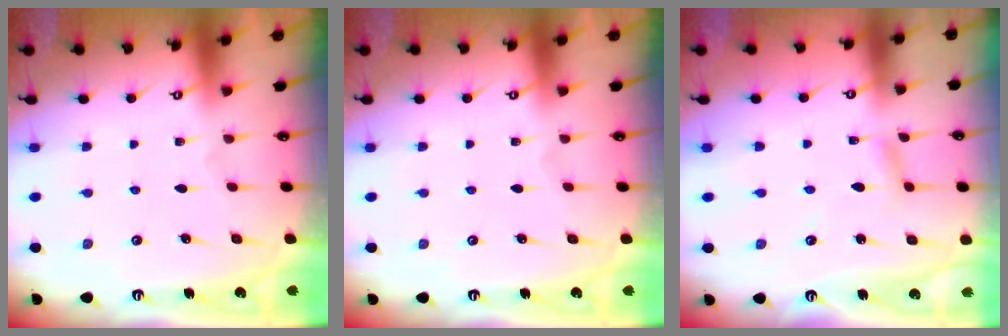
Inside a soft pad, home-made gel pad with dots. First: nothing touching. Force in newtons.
{"total": 0.0}
{"total": 2.7, "press": 2.7, "slide": 0.2}